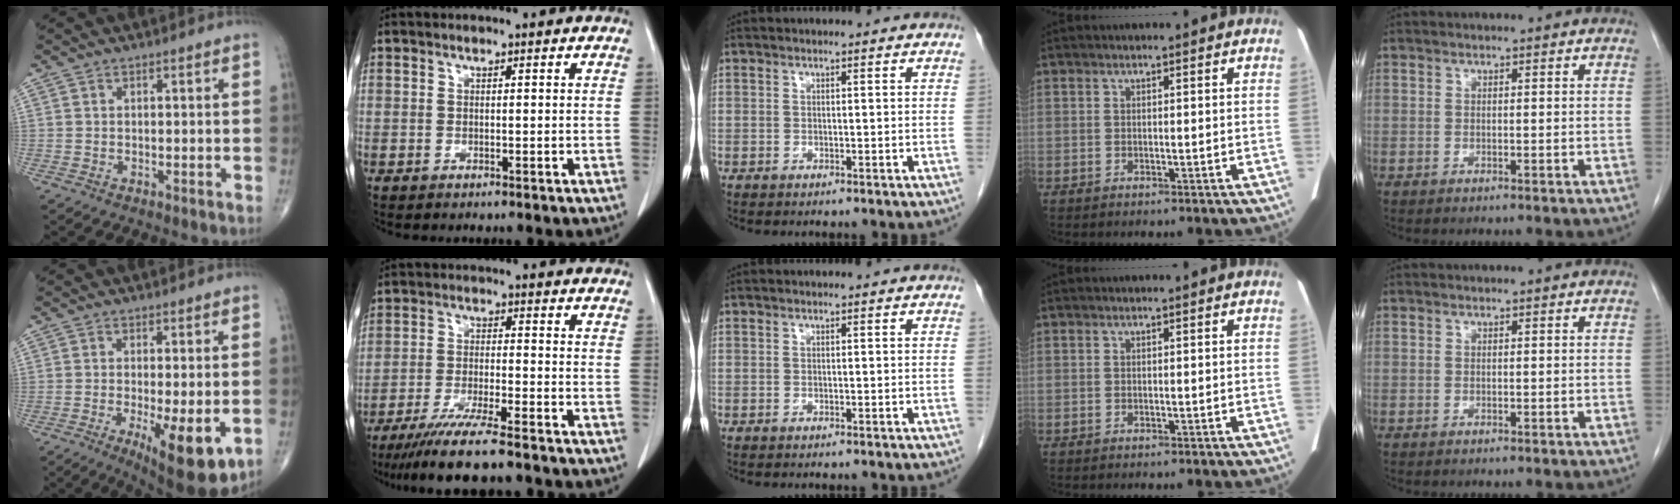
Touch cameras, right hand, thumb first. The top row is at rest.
{"thumb": {"total": 11.9, "force": [-3.7, 3.6, 10.8], "torque": [-0.156, -0.023, -0.046]}, "index": {"total": 11.1, "force": [-9.2, 0.2, 6.2], "torque": [-0.097, -0.030, -0.150]}}